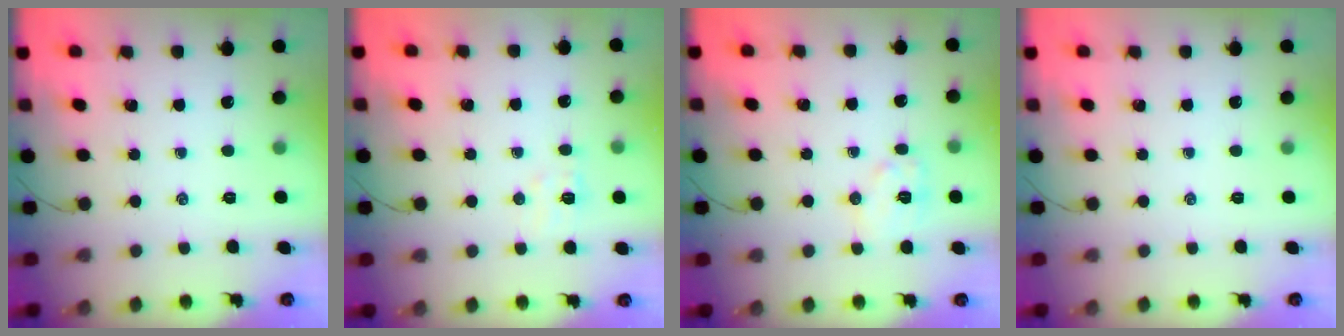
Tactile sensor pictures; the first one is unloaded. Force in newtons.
{"total": 5.6, "press": 5.5, "slide": 1.0}
{"total": 7.2, "press": 7.2, "slide": 0.3}
{"total": 0.0}